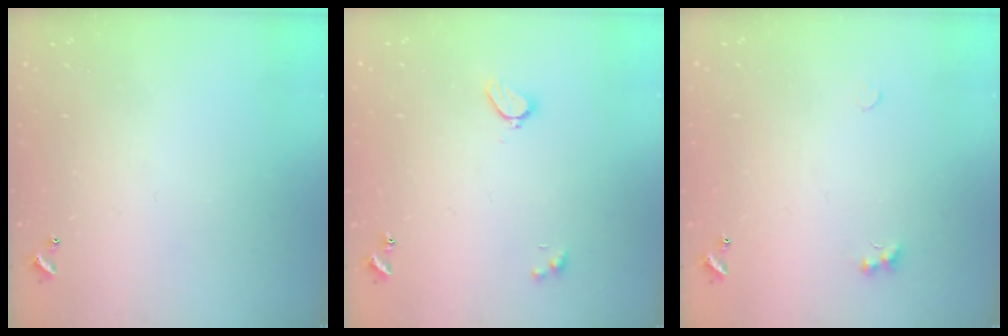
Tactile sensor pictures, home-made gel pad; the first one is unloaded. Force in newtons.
{"total": 2.1, "press": 2.0, "slide": 0.5}
{"total": 1.8, "press": 1.7, "slide": 0.4}